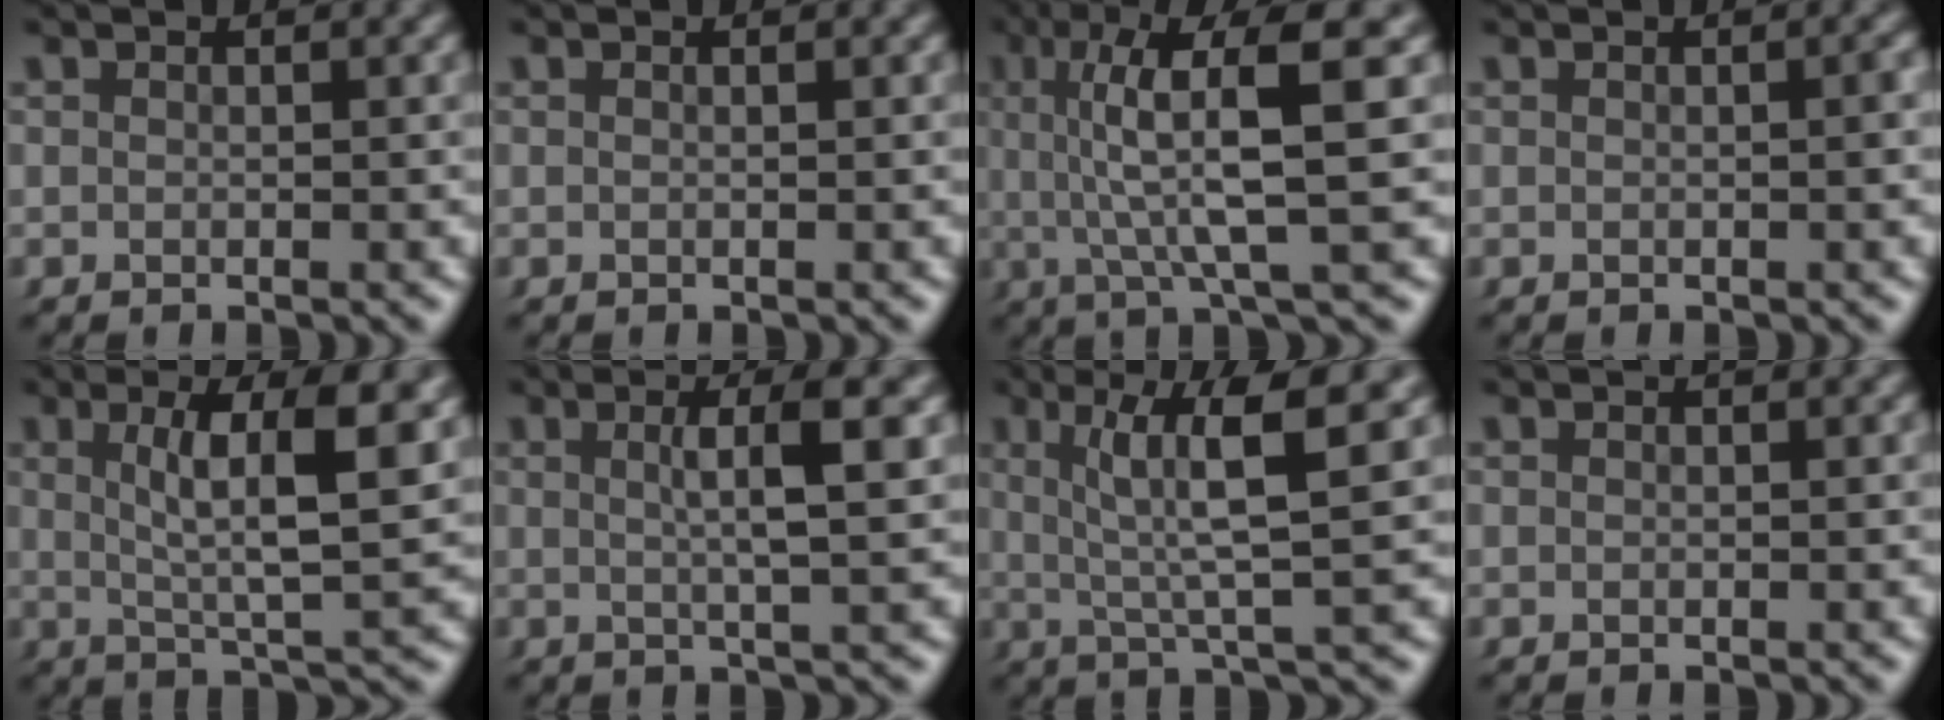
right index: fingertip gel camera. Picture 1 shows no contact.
{"total": 0.0}
{"total": 8.9, "force": [2.6, 1.9, 8.3], "torque": [-0.131, 0.011, 0.034]}
{"total": 0.5, "force": [0.0, -0.1, 0.5], "torque": [-0.005, 0.001, 0.000]}
{"total": 5.6, "force": [1.8, 0.5, 5.3], "torque": [-0.085, 0.000, 0.030]}
{"total": 3.5, "force": [1.3, -0.5, 3.2], "torque": [-0.052, 0.005, 0.020]}
{"total": 6.6, "force": [2.4, 0.9, 6.1], "torque": [-0.092, 0.013, 0.034]}
{"total": 0.0}